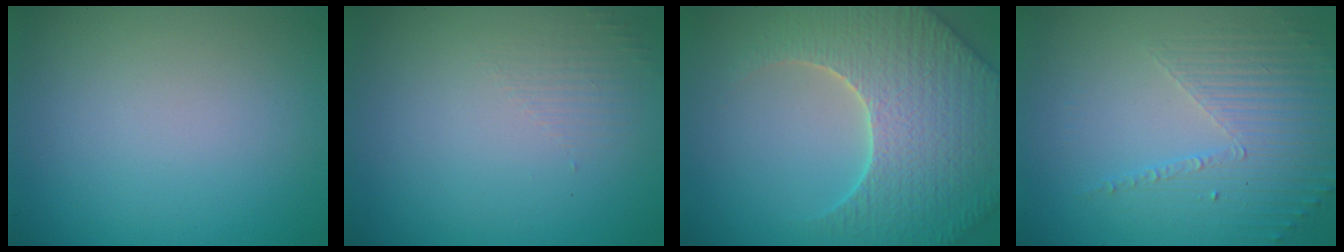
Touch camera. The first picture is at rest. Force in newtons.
{"total": 1.3, "press": 0.1, "slide": 1.3}
{"total": 7.7, "press": 7.4, "slide": 2.2}
{"total": 5.2, "press": 3.2, "slide": 4.1}